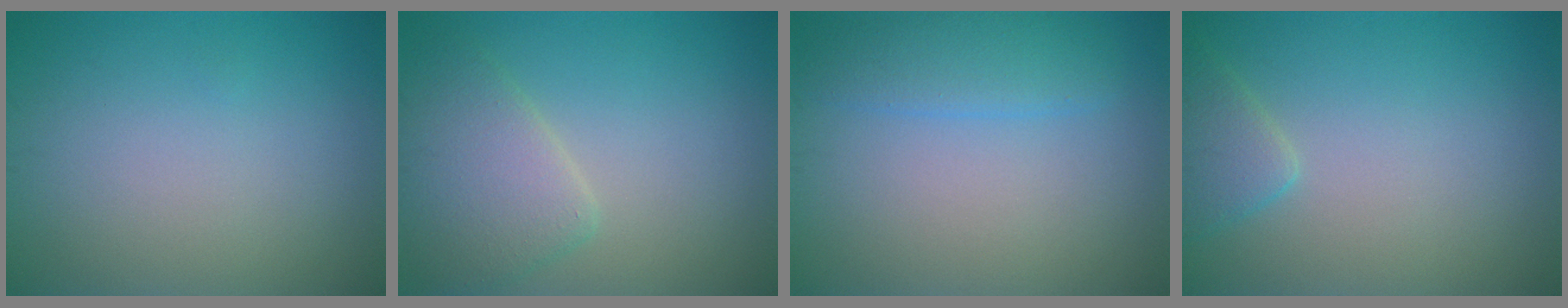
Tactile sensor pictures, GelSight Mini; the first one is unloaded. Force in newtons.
{"total": 4.4, "press": 4.4, "slide": 0.3}
{"total": 2.8, "press": 2.8, "slide": 0.3}
{"total": 2.3, "press": 2.2, "slide": 0.2}